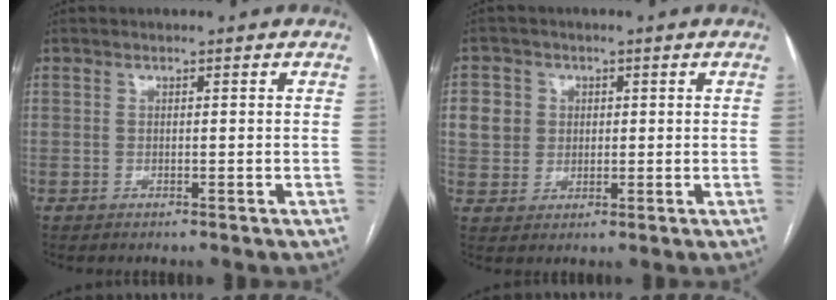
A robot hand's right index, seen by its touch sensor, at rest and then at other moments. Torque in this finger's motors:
{"motor_torque": [-0.01, 0.23, 0.02, 0.00]}